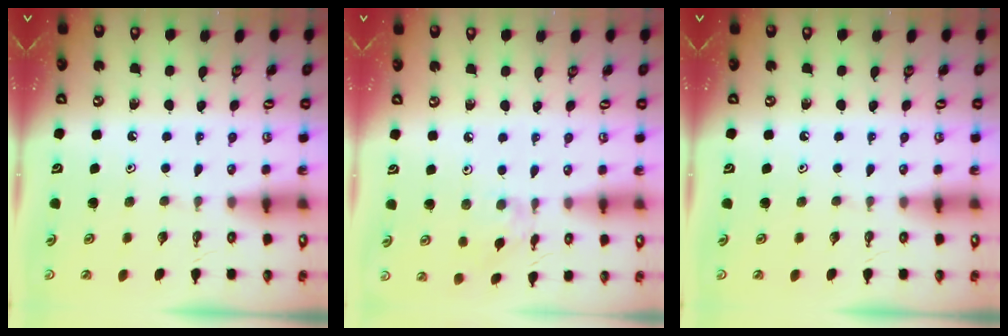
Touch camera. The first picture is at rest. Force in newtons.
{"total": 3.4, "press": 3.4, "slide": 0.5}
{"total": 0.0}